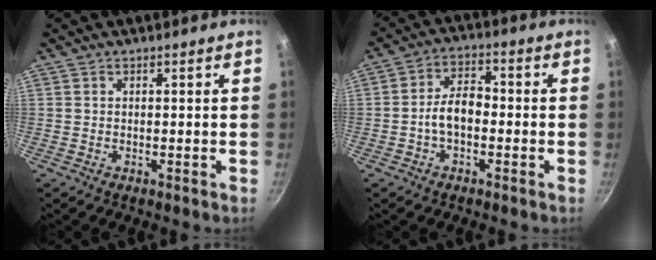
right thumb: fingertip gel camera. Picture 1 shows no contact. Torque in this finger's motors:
{"motor_torque": [-0.01, -0.07, 0.66, 0.16, 0.03]}